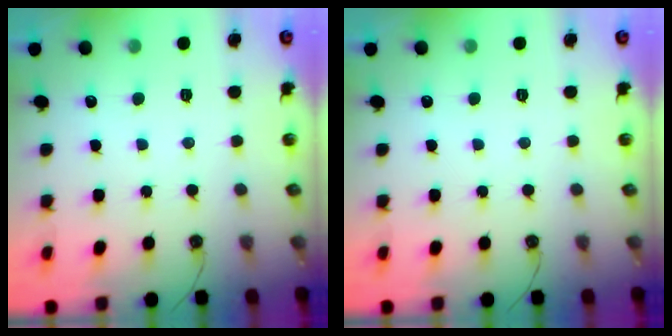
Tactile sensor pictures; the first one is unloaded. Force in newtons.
{"total": 0.0}